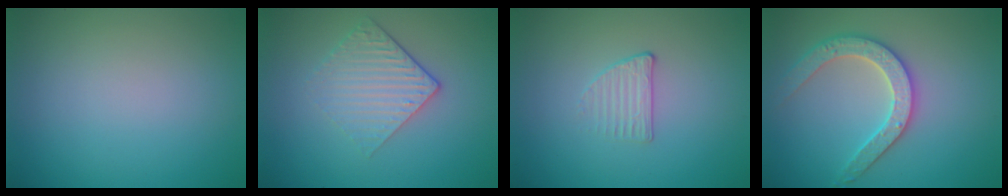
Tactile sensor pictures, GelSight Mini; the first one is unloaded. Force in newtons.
{"total": 3.4, "press": 2.6, "slide": 2.3}
{"total": 1.3, "press": 0.8, "slide": 1.0}
{"total": 3.5, "press": 3.4, "slide": 0.5}